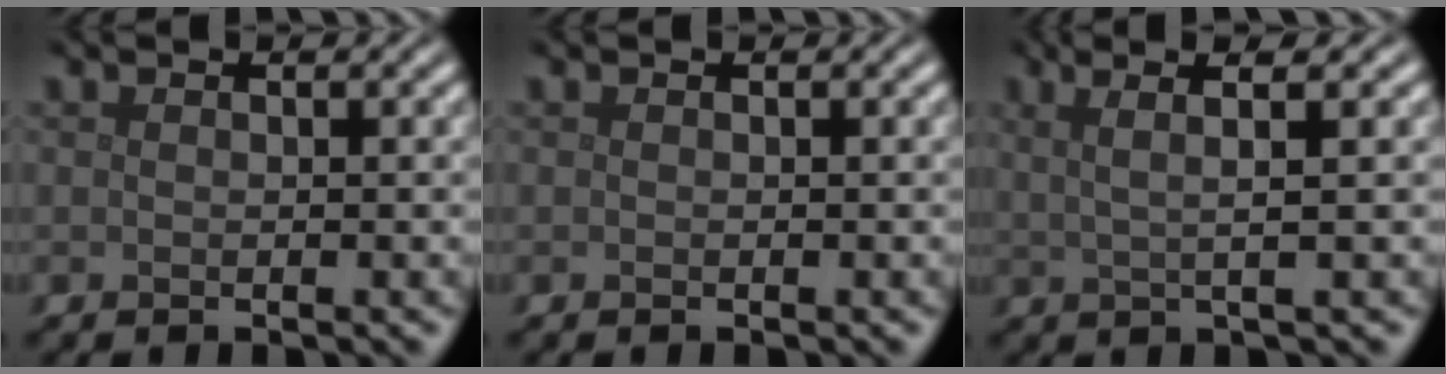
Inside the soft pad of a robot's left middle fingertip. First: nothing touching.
{"total": 0.0}
{"total": 4.3, "force": [1.9, 1.0, 3.7], "torque": [-0.056, 0.011, 0.009]}